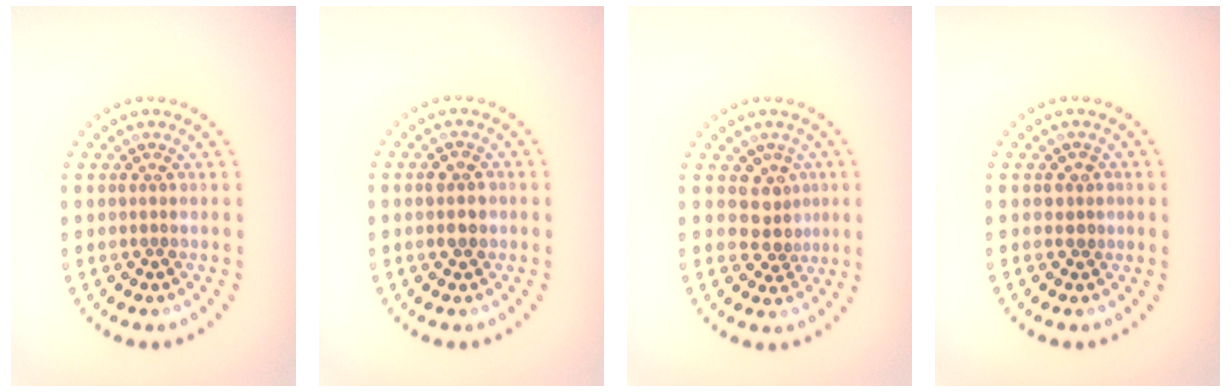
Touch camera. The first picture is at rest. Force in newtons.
{"total": 1.4, "press": 1.4, "slide": 0.1}
{"total": 2.6, "press": 2.1, "slide": 1.7}
{"total": 1.1, "press": 1.0, "slide": 0.4}